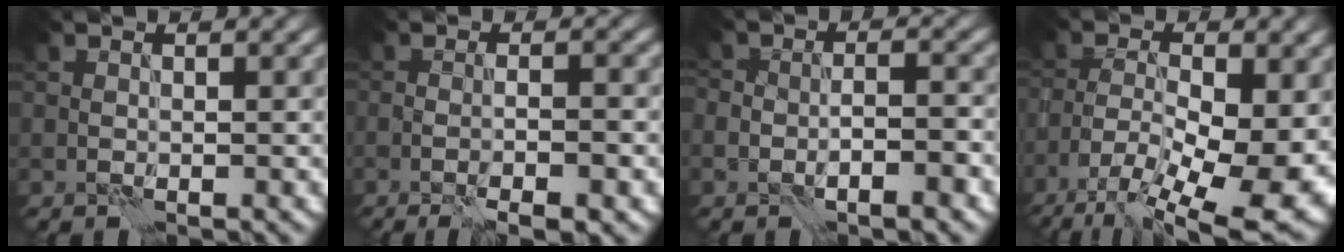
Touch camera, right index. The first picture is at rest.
{"total": 4.8, "force": [-2.2, 1.1, 4.2], "torque": [-0.053, 0.003, -0.024]}
{"total": 3.4, "force": [-1.8, 1.5, 2.4], "torque": [-0.022, 0.008, -0.031]}
{"total": 13.2, "force": [-6.8, 5.0, 10.1], "torque": [-0.168, -0.015, -0.110]}